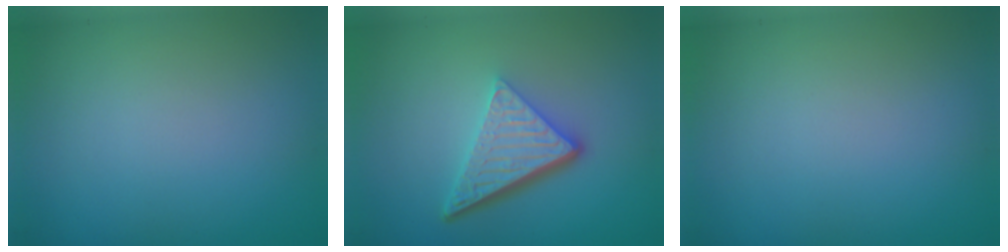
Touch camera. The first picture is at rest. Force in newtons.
{"total": 5.4, "press": 3.6, "slide": 4.0}
{"total": 0.0}